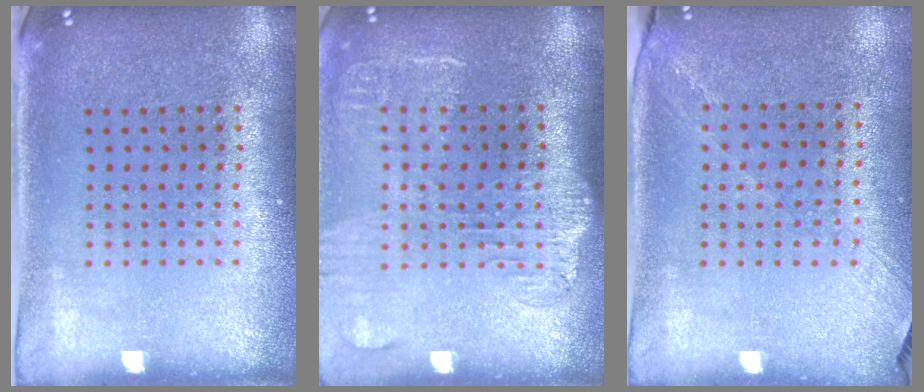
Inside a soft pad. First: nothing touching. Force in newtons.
{"total": 1.9, "press": 1.6, "slide": 1.1}
{"total": 1.3, "press": 1.0, "slide": 0.8}